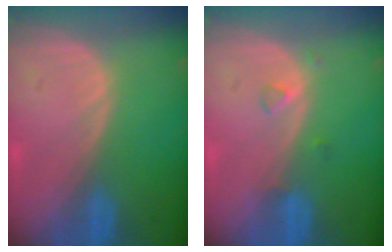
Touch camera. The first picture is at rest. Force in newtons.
{"total": 1.5, "press": 1.5, "slide": 0.1}